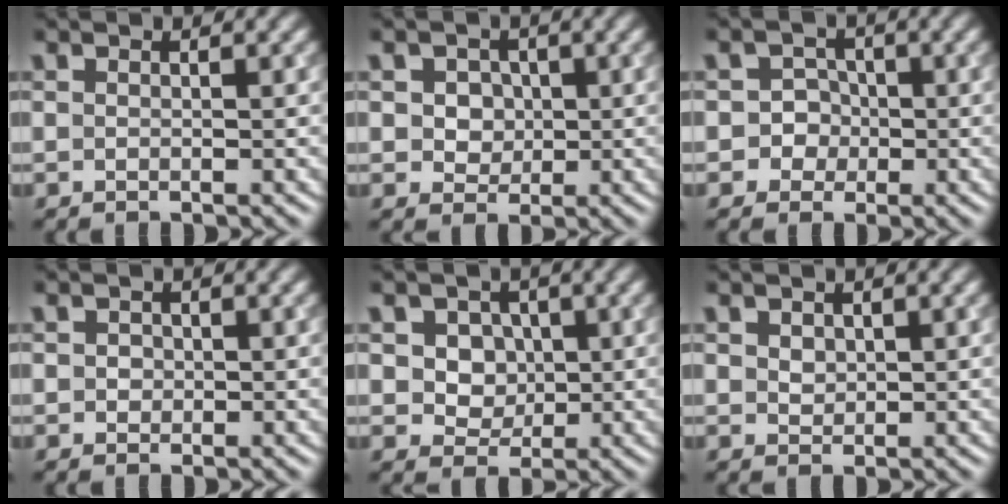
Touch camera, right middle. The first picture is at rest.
{"total": 3.4, "force": [0.9, 2.8, 1.7], "torque": [-0.021, 0.012, 0.008]}
{"total": 3.0, "force": [-0.5, 3.0, 0.5], "torque": [0.024, 0.018, -0.027]}
{"total": 0.9, "force": [0.1, 0.8, 0.3], "torque": [-0.001, -0.001, -0.001]}
{"total": 4.9, "force": [1.5, 4.0, 2.4], "torque": [-0.037, 0.007, 0.020]}
{"total": 1.1, "force": [0.5, 0.9, 0.5], "torque": [-0.007, -0.001, 0.012]}